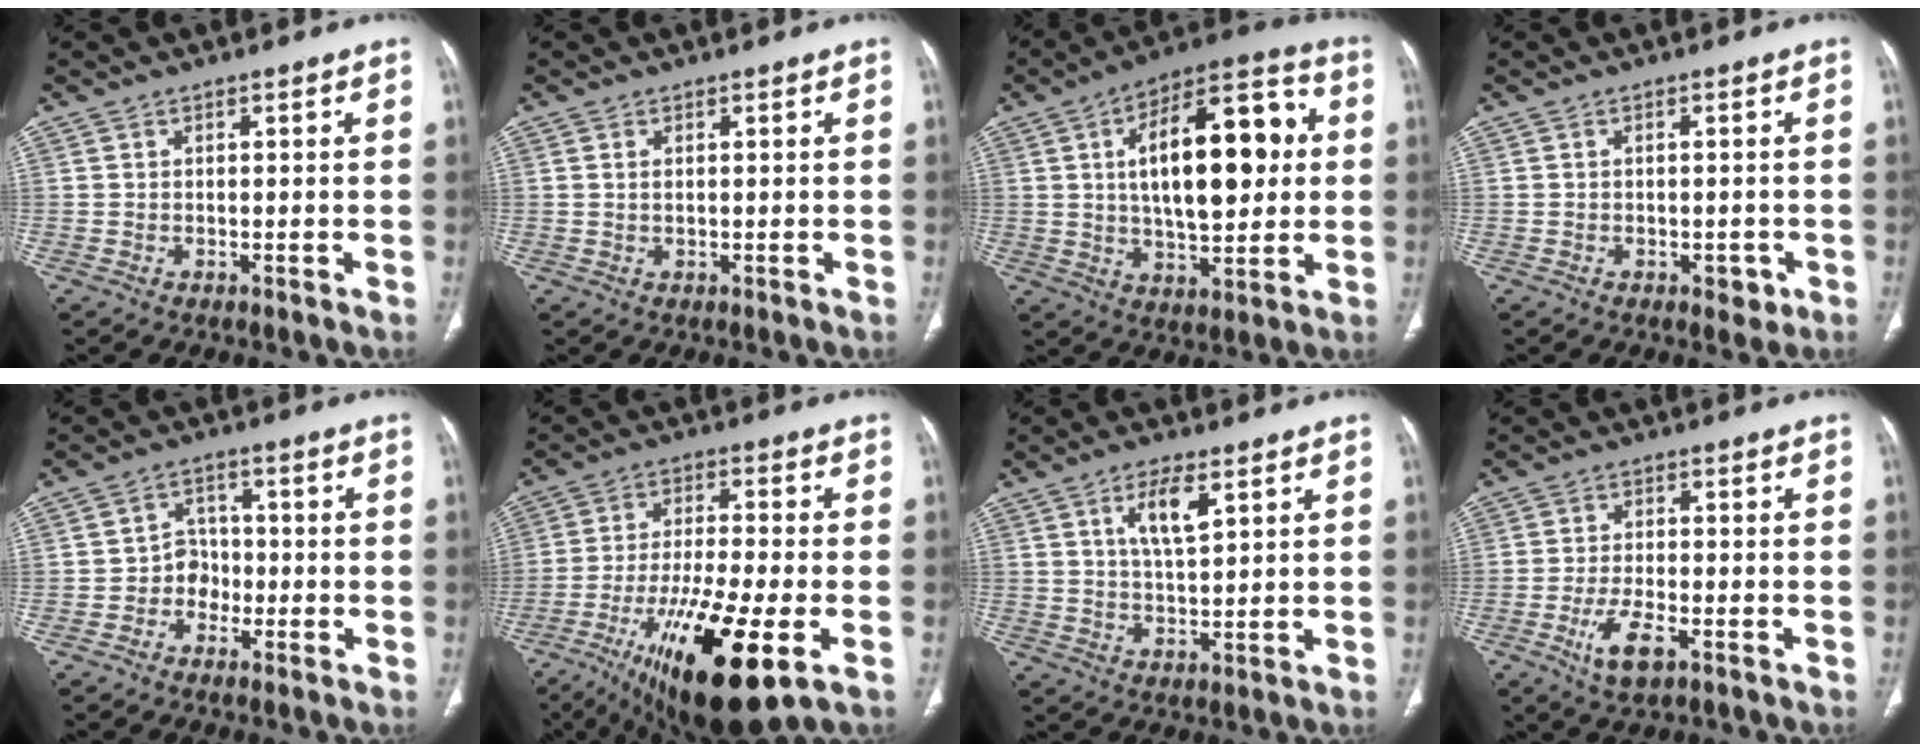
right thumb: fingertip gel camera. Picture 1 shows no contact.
{"total": 1.0, "force": [0.3, 0.4, 0.9], "torque": [-0.021, 0.001, 0.009]}
{"total": 21.8, "force": [3.4, 9.8, 19.1], "torque": [-0.268, 0.018, 0.048]}
{"total": 2.5, "force": [-1.0, 1.6, 1.7], "torque": [-0.012, 0.003, -0.008]}
{"total": 4.5, "force": [-1.6, 3.8, 1.6], "torque": [0.005, 0.018, -0.037]}
{"total": 21.2, "force": [-8.5, 5.4, 18.6], "torque": [-0.336, -0.009, -0.135]}
{"total": 6.8, "force": [3.0, 2.5, 5.6], "torque": [-0.095, -0.013, 0.056]}
{"total": 6.4, "force": [-2.9, 2.5, 5.1], "torque": [-0.101, 0.006, -0.048]}